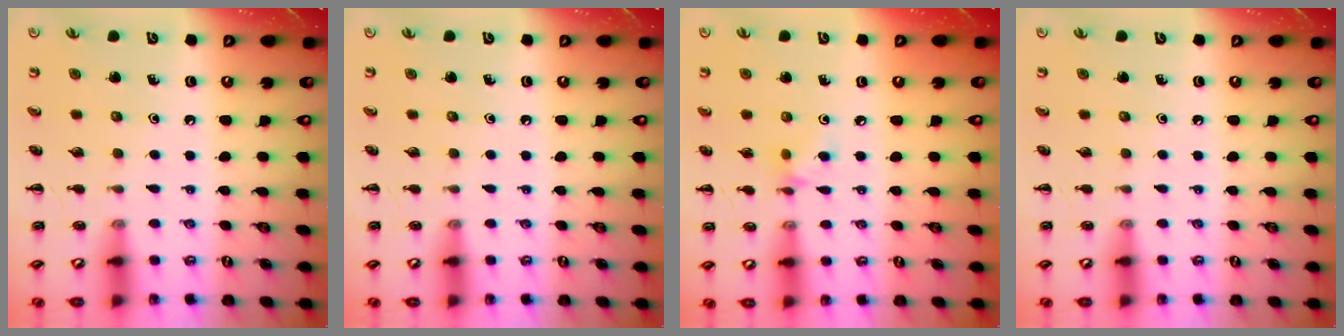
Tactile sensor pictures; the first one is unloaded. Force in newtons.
{"total": 0.0}
{"total": 4.7, "press": 4.4, "slide": 1.7}
{"total": 0.0}